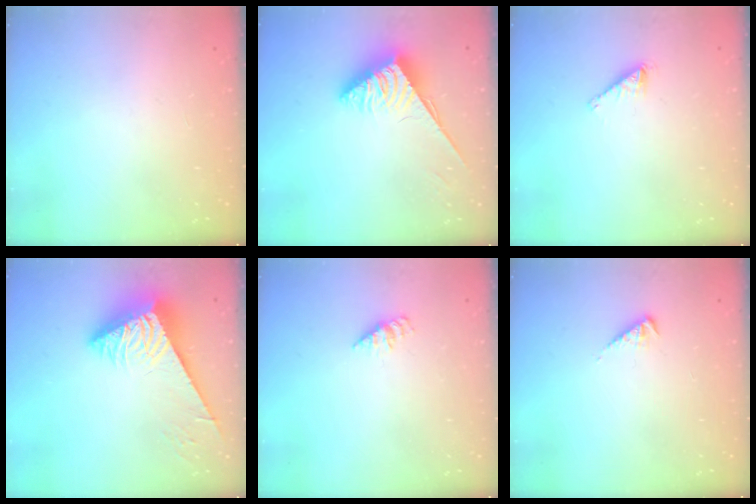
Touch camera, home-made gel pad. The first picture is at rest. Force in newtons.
{"total": 3.8, "press": 3.8, "slide": 0.5}
{"total": 1.8, "press": 1.8, "slide": 0.1}
{"total": 7.9, "press": 7.8, "slide": 1.0}
{"total": 1.6, "press": 1.6, "slide": 0.2}
{"total": 3.3, "press": 3.2, "slide": 0.5}